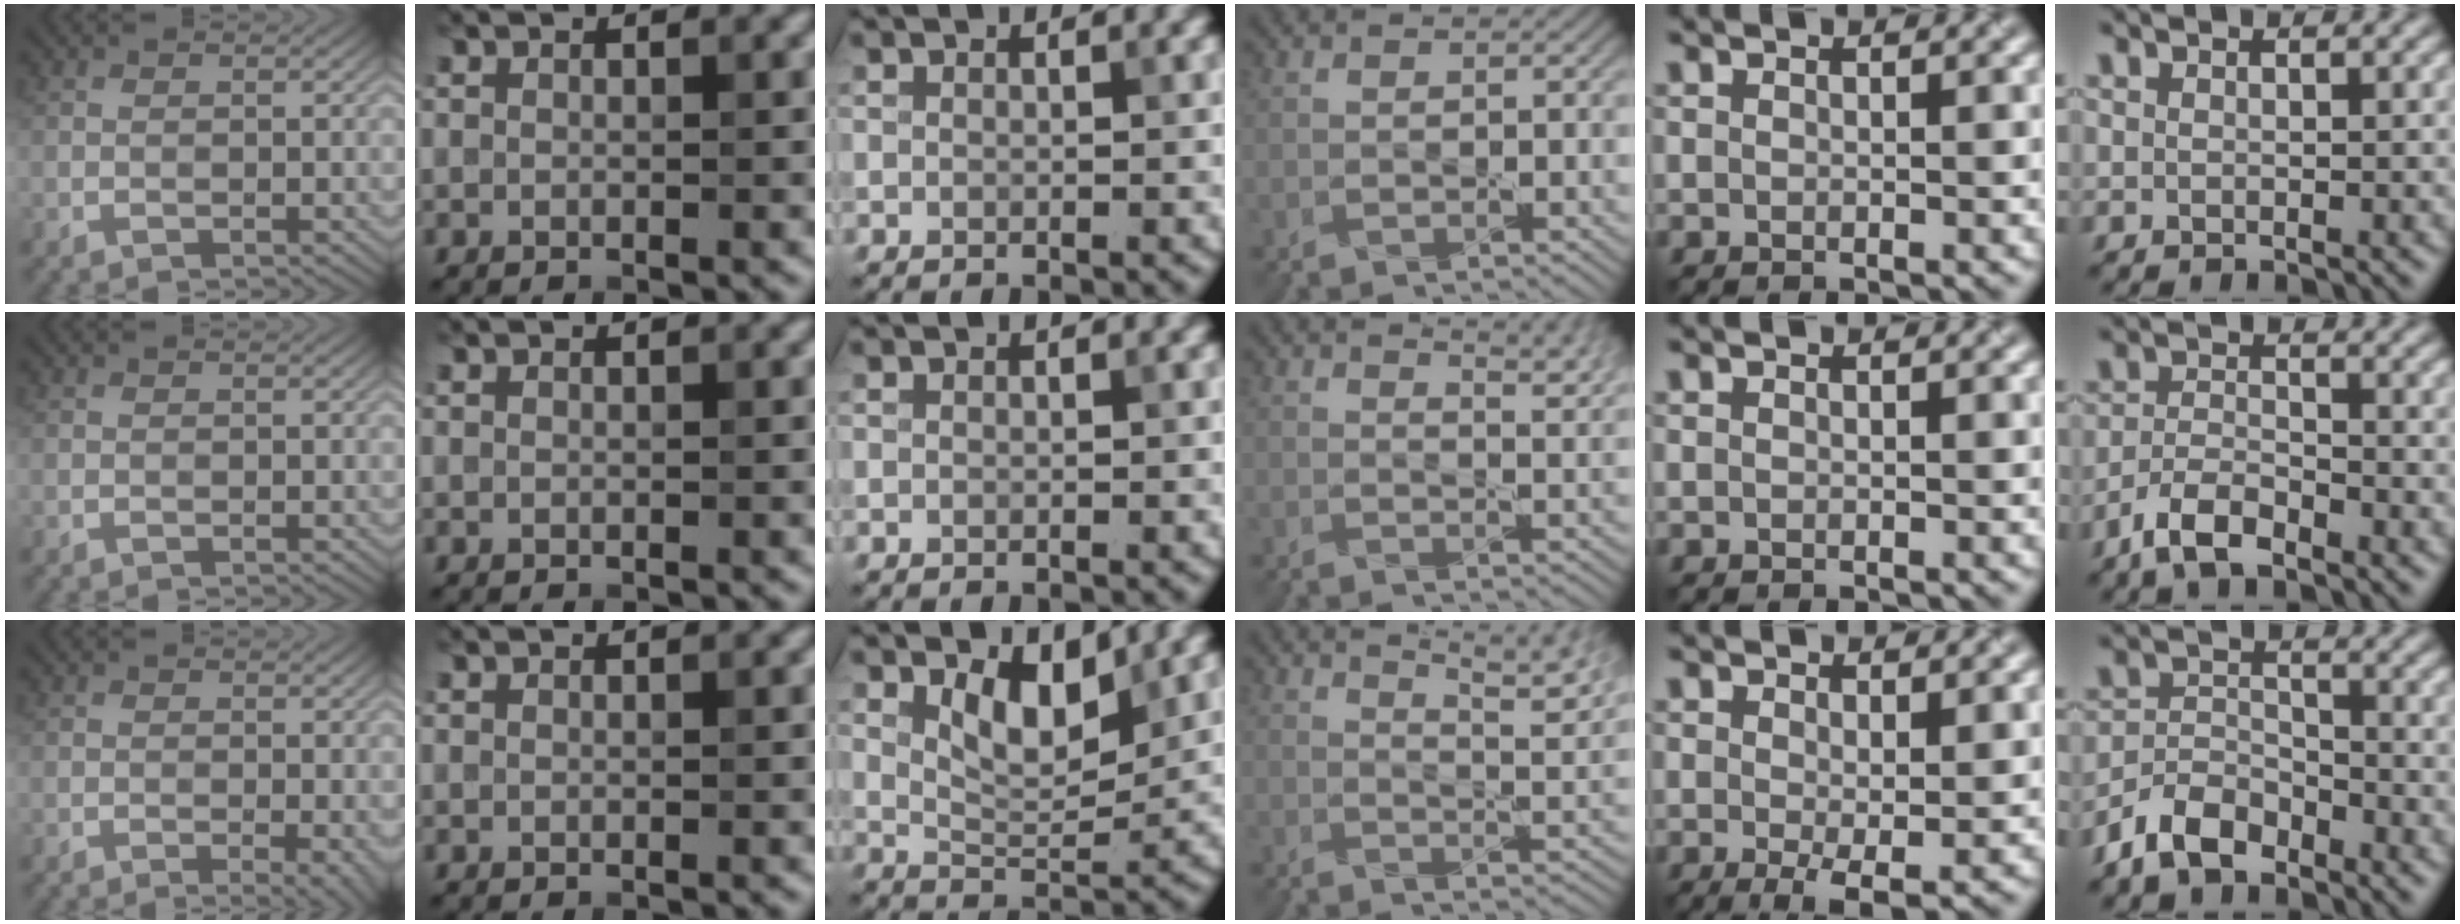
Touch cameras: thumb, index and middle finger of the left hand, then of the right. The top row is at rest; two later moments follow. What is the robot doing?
{"motion": "pour", "object": "sugar"}